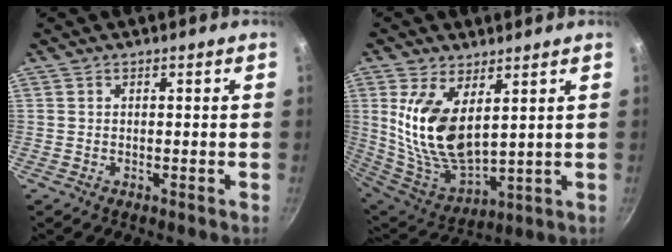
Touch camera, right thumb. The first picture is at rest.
{"total": 15.0, "force": [4.5, 7.5, 12.2], "torque": [-0.235, -0.046, 0.102]}